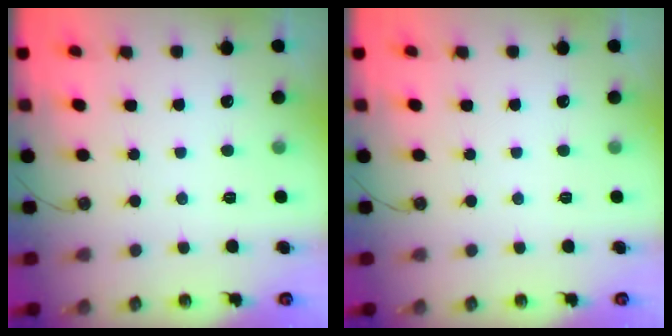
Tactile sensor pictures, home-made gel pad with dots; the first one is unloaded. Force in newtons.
{"total": 0.0}